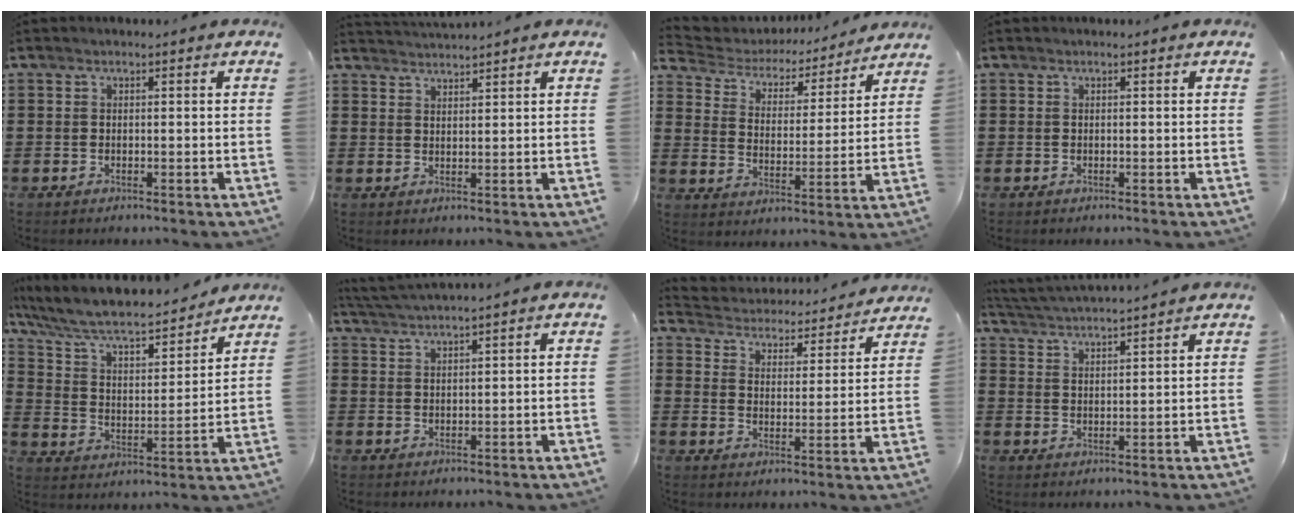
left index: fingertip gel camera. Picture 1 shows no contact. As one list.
[{"total": 2.0, "force": [1.9, -0.4, -0.1], "torque": [-0.002, -0.006, 0.037]}, {"total": 4.2, "force": [4.0, 0.9, 0.6], "torque": [-0.039, -0.031, 0.061]}, {"total": 0.0}, {"total": 7.3, "force": [6.4, 1.1, 3.2], "torque": [-0.091, -0.047, 0.104]}, {"total": 2.3, "force": [2.2, -0.7, 0.5], "torque": [-0.016, -0.006, 0.040]}, {"total": 3.9, "force": [3.9, -0.1, -0.2], "torque": [-0.022, -0.037, 0.061]}, {"total": 3.4, "force": [3.3, -0.7, 0.3], "torque": [-0.020, -0.021, 0.057]}]